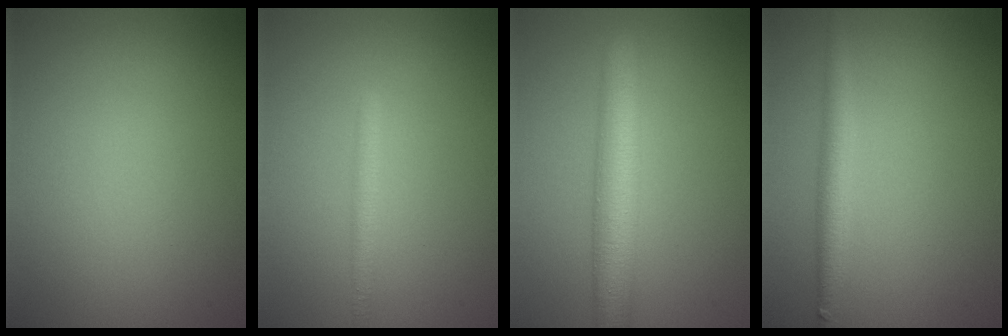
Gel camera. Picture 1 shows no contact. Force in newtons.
{"total": 1.6, "press": 1.6, "slide": 0.1}
{"total": 5.9, "press": 5.9, "slide": 0.1}
{"total": 2.6, "press": 2.6, "slide": 0.1}